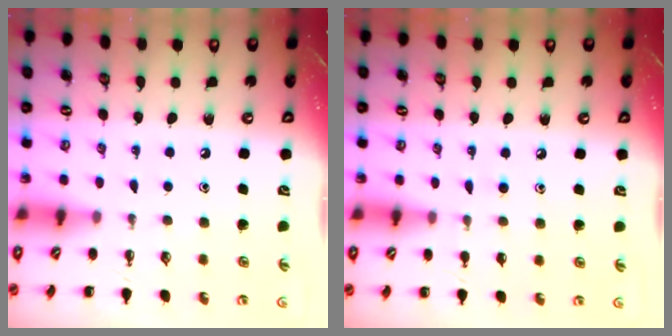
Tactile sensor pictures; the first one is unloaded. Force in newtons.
{"total": 5.4, "press": 5.0, "slide": 2.0}